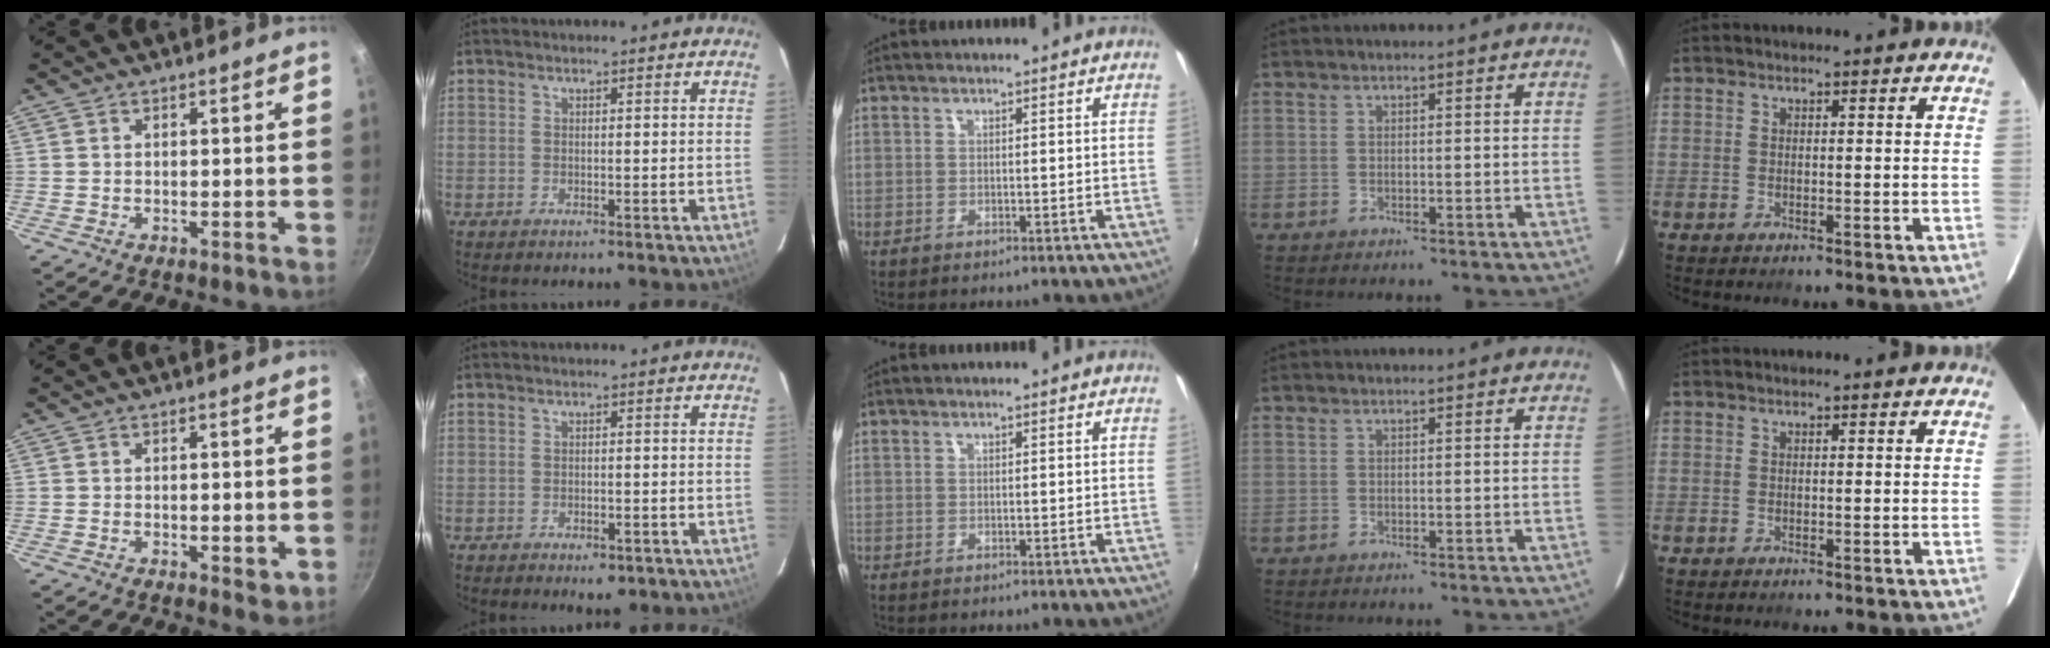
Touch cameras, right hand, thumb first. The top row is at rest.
{"thumb": {"total": 2.9, "force": [-0.5, 1.5, 2.5], "torque": [-0.035, -0.007, -0.006]}, "index": {"total": 3.2, "force": [-2.1, 1.5, 1.9], "torque": [-0.041, -0.005, -0.026]}}